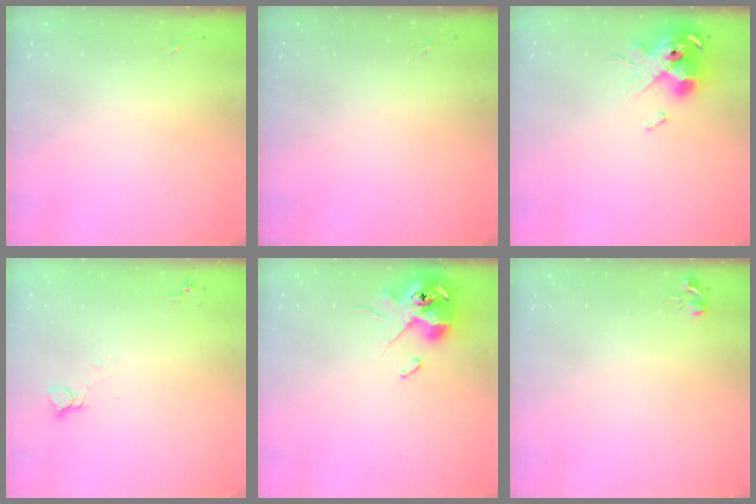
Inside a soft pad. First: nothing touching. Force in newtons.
{"total": 0.0}
{"total": 13.0, "press": 12.9, "slide": 1.8}
{"total": 2.2, "press": 2.2, "slide": 0.1}
{"total": 12.4, "press": 12.2, "slide": 2.1}
{"total": 4.7, "press": 4.7, "slide": 0.6}